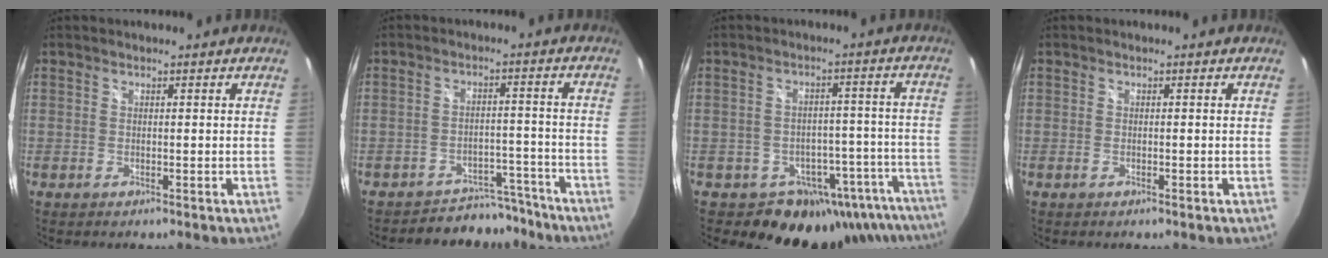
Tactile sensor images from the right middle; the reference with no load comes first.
{"total": 8.1, "force": [-7.6, 2.7, 0.2], "torque": [0.001, 0.024, -0.103]}
{"total": 17.0, "force": [-13.4, 9.9, 3.6], "torque": [-0.042, 0.057, -0.150]}
{"total": 0.6, "force": [-0.4, 0.1, 0.5], "torque": [-0.009, 0.000, -0.008]}